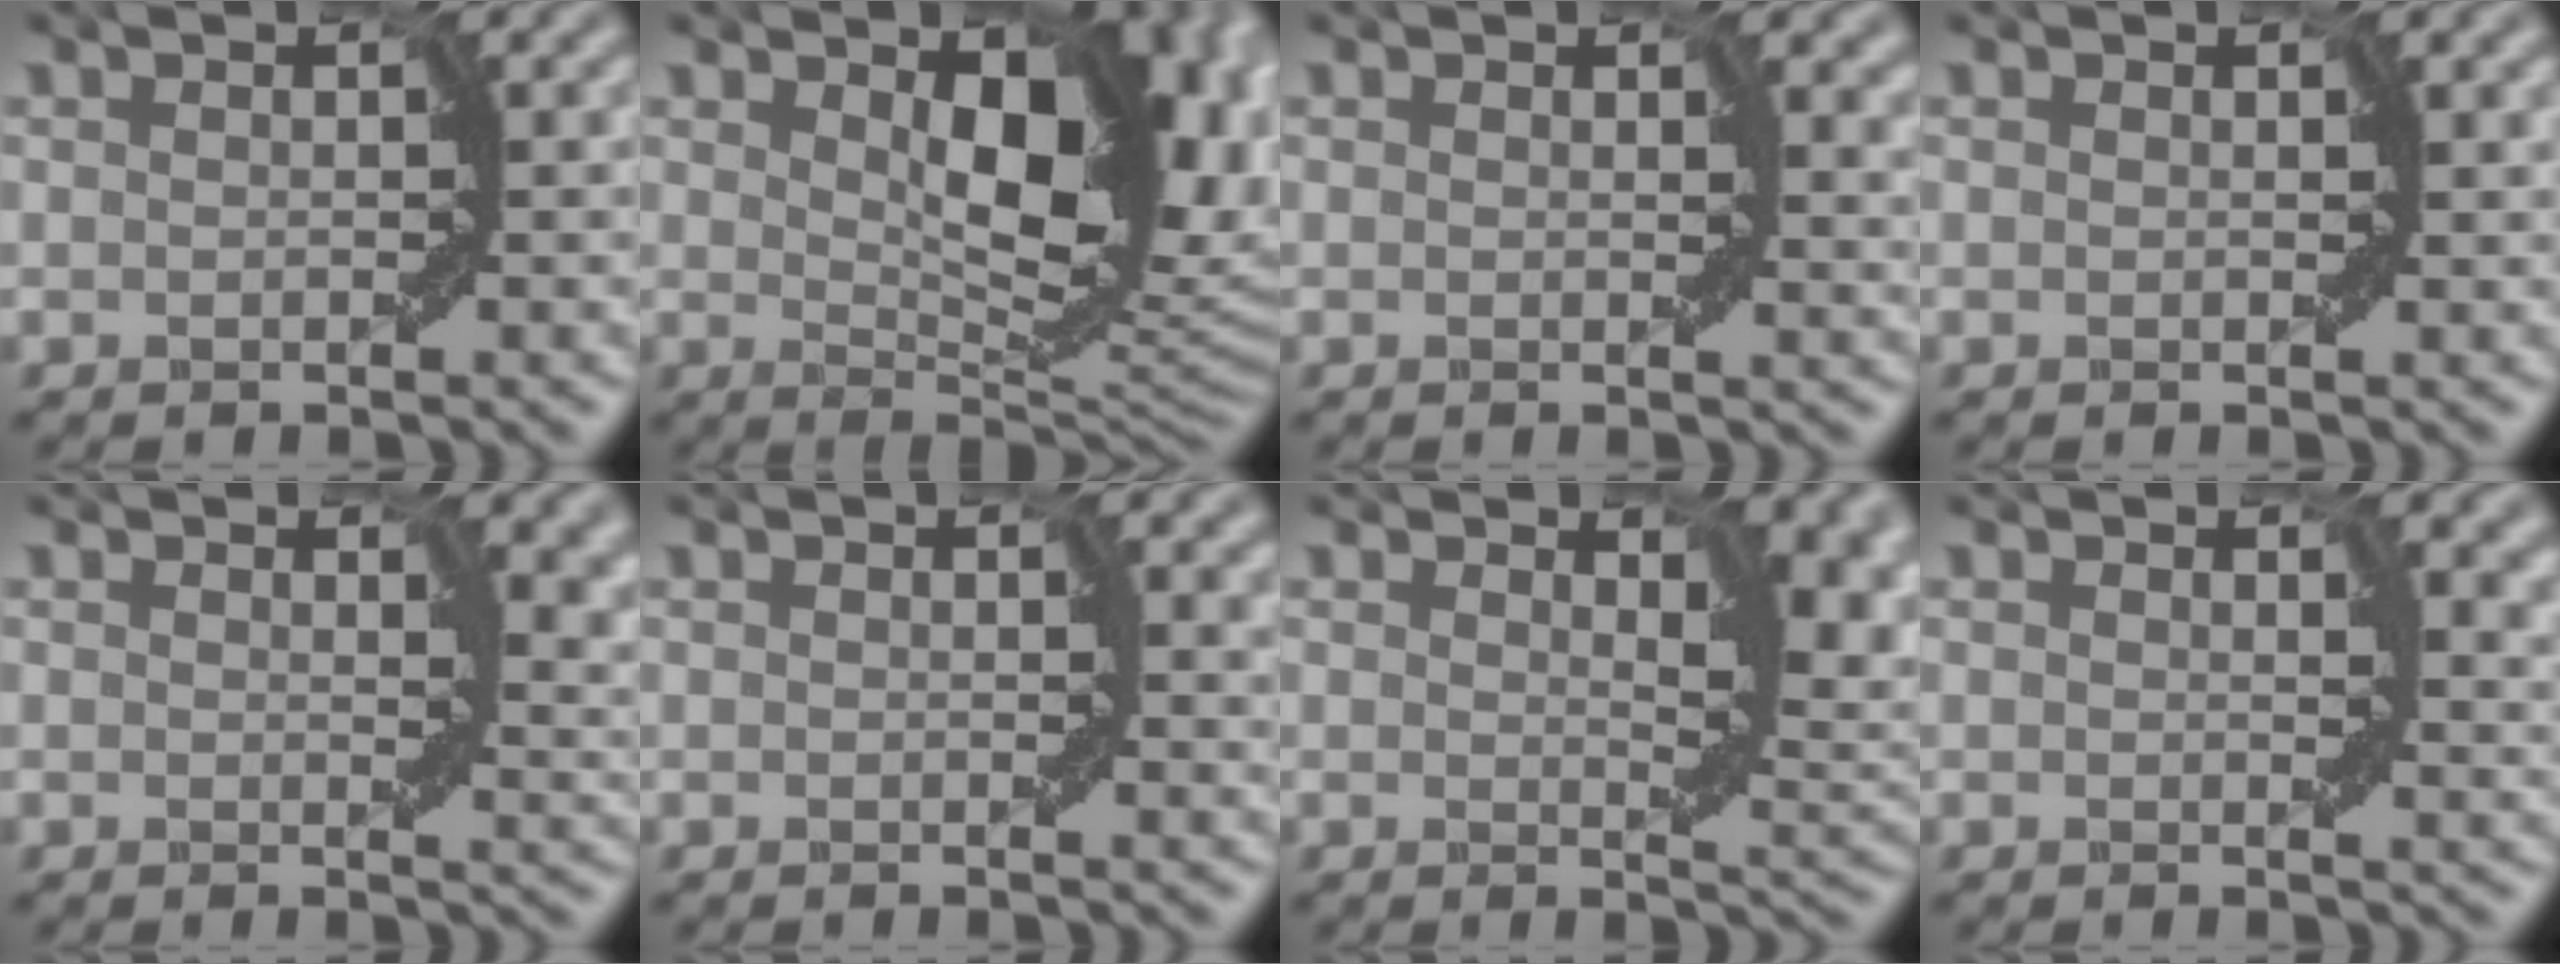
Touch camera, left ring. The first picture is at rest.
{"total": 13.1, "force": [2.2, 6.9, 10.9], "torque": [-0.154, -0.012, 0.042]}
{"total": 2.8, "force": [0.9, 1.8, 1.9], "torque": [-0.017, -0.001, 0.005]}
{"total": 0.5, "force": [0.3, 0.3, 0.3], "torque": [-0.003, -0.002, 0.001]}
{"total": 5.6, "force": [1.4, 3.6, 4.1], "torque": [-0.038, -0.004, 0.012]}
{"total": 1.9, "force": [0.4, 1.1, 1.4], "torque": [-0.015, -0.004, 0.001]}
{"total": 7.2, "force": [1.6, 3.6, 6.0], "torque": [-0.079, -0.006, 0.023]}
{"total": 3.9, "force": [1.1, 2.5, 2.8], "torque": [-0.024, -0.002, 0.007]}